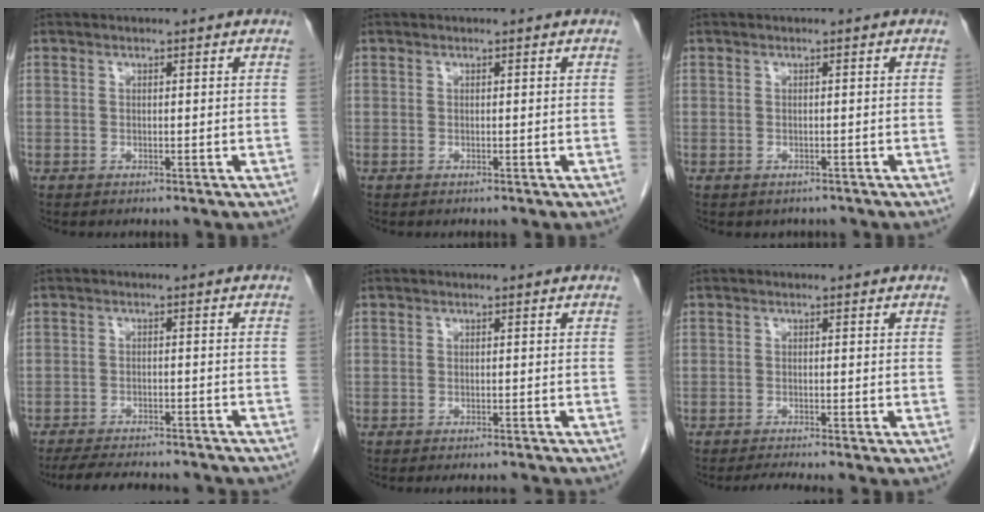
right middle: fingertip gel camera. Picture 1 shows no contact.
{"total": 0.0}
{"total": 1.5, "force": [-1.2, 0.8, 0.1], "torque": [-0.008, -0.003, -0.015]}
{"total": 15.2, "force": [-13.5, 3.4, 6.1], "torque": [-0.118, -0.013, -0.173]}
{"total": 3.4, "force": [-3.3, -0.1, 0.6], "torque": [-0.005, -0.013, -0.039]}
{"total": 2.3, "force": [-1.9, -1.0, 0.7], "torque": [-0.021, -0.012, -0.035]}